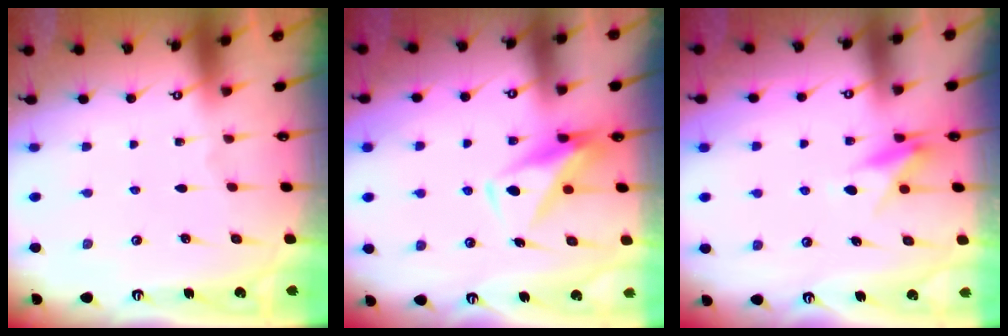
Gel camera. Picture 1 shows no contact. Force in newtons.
{"total": 8.4, "press": 8.3, "slide": 0.9}
{"total": 8.0, "press": 8.0, "slide": 0.5}